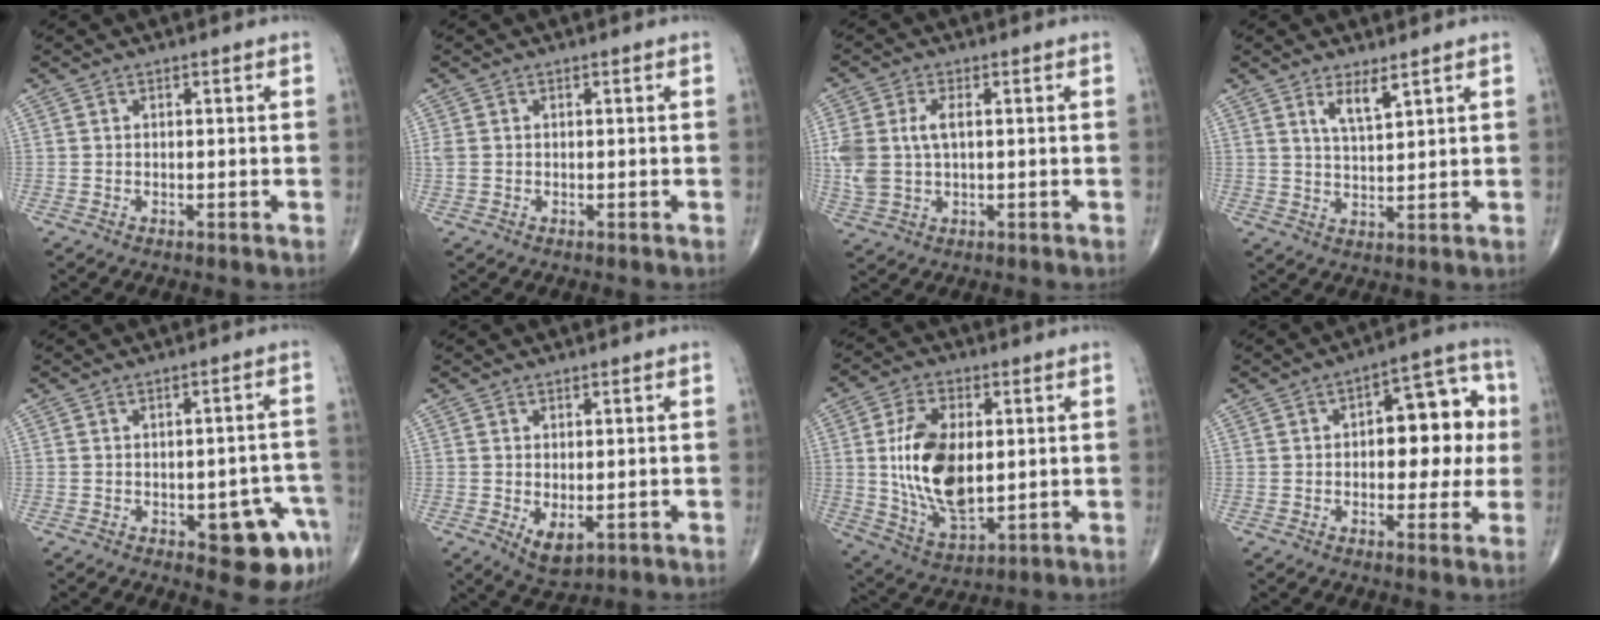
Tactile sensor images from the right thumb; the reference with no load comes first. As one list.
[{"total": 1.5, "force": [0.0, 1.1, 1.0], "torque": [-0.035, 0.004, 0.002]}, {"total": 7.8, "force": [0.9, 4.4, 6.3], "torque": [-0.155, 0.008, 0.024]}, {"total": 4.3, "force": [2.7, 1.1, 3.2], "torque": [-0.057, -0.025, 0.054]}, {"total": 9.4, "force": [-4.0, 3.8, 7.6], "torque": [-0.061, 0.020, -0.042]}, {"total": 4.6, "force": [-0.9, 2.4, 3.8], "torque": [-0.056, -0.010, -0.001]}, {"total": 16.3, "force": [1.4, 8.9, 13.5], "torque": [-0.240, -0.015, 0.034]}, {"total": 15.7, "force": [1.4, 7.9, 13.5], "torque": [-0.133, 0.028, 0.016]}]